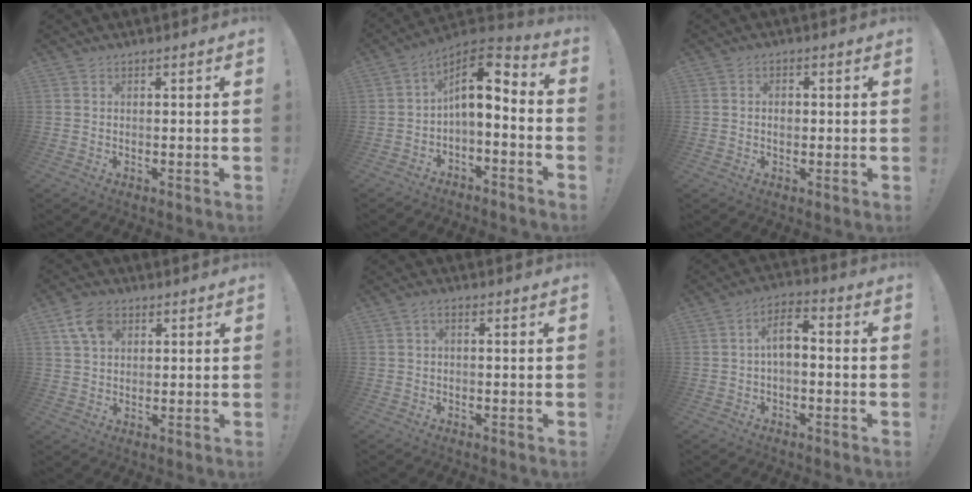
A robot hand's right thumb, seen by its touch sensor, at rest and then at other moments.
{"total": 8.4, "force": [0.5, 4.0, 7.4], "torque": [-0.118, -0.004, 0.009]}
{"total": 2.0, "force": [-0.4, 1.7, 1.1], "torque": [-0.011, 0.003, -0.010]}
{"total": 8.0, "force": [3.8, 5.8, 3.9], "torque": [-0.067, -0.004, 0.076]}
{"total": 1.9, "force": [-0.4, 0.6, 1.7], "torque": [-0.035, 0.006, -0.007]}
{"total": 7.1, "force": [-0.2, 3.5, 6.2], "torque": [-0.104, 0.010, -0.001]}